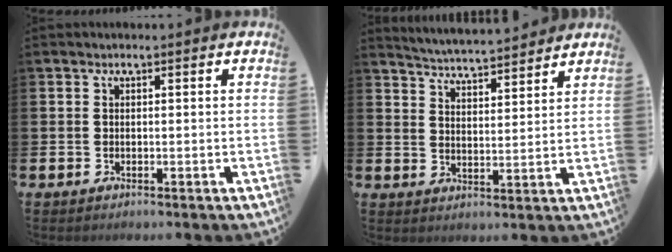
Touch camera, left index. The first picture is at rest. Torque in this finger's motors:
{"motor_torque": [0.80, -1.07, 0.40, 0.08]}